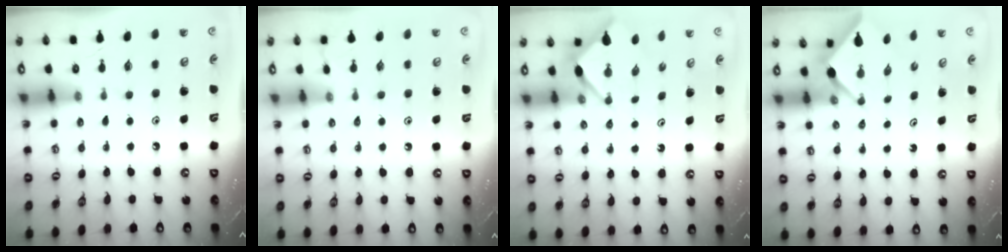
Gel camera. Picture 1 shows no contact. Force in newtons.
{"total": 3.8, "press": 3.7, "slide": 0.5}
{"total": 3.6, "press": 3.6, "slide": 0.4}
{"total": 2.6, "press": 2.6, "slide": 0.3}